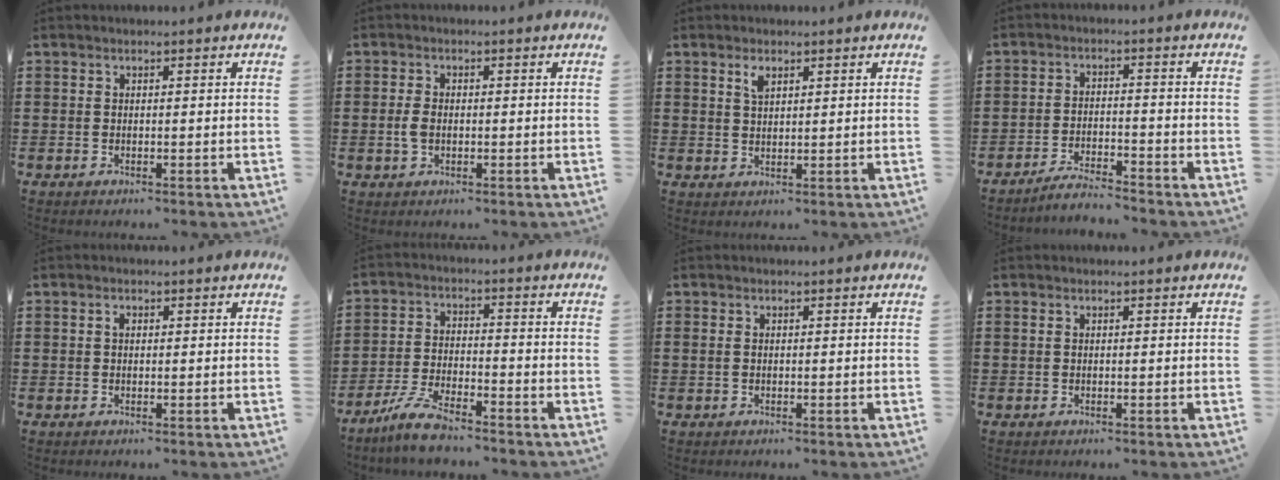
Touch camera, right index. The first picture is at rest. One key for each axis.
{"total": 2.4, "fx": -0.3, "fy": 1.4, "fz": 1.9, "tx": -0.053, "ty": -0.004, "tz": -0.011}
{"total": 2.2, "fx": 1.4, "fy": 0.9, "fz": 1.4, "tx": -0.032, "ty": 0.003, "tz": 0.025}
{"total": 3.7, "fx": -3.7, "fy": -0.1, "fz": 0.8, "tx": -0.016, "ty": 0.003, "tz": -0.075}
{"total": 1.0, "fx": 0.2, "fy": 0.6, "fz": 0.7, "tx": -0.015, "ty": 0.004, "tz": 0.004}
{"total": 6.1, "fx": -5.3, "fy": 0.7, "fz": 2.9, "tx": -0.074, "ty": -0.008, "tz": -0.105}
{"total": 0.7, "fx": 0.0, "fy": 0.5, "fz": 0.5, "tx": -0.013, "ty": 0.002, "tz": -0.001}
{"total": 0.0}